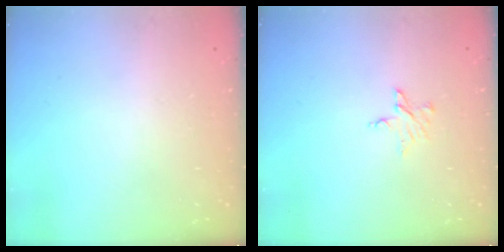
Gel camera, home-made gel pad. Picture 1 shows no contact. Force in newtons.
{"total": 5.3, "press": 5.3, "slide": 0.5}